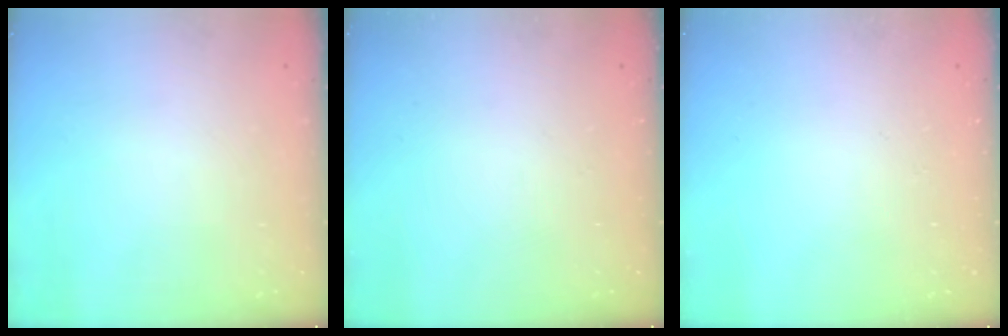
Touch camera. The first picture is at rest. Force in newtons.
{"total": 0.0}
{"total": 0.0}